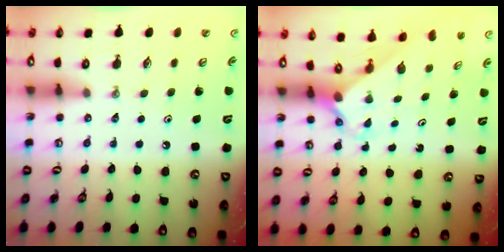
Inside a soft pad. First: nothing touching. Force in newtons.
{"total": 2.2, "press": 2.2, "slide": 0.2}